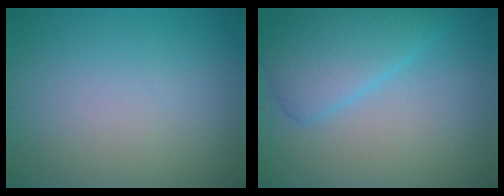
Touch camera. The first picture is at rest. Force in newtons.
{"total": 4.9, "press": 4.9, "slide": 0.2}